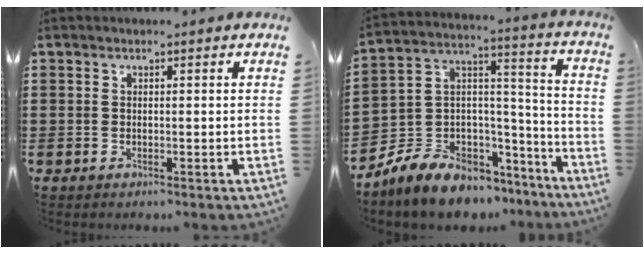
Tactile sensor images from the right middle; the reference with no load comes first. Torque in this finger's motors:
{"motor_torque": [2.14, 0.00, 1.05, 0.21]}